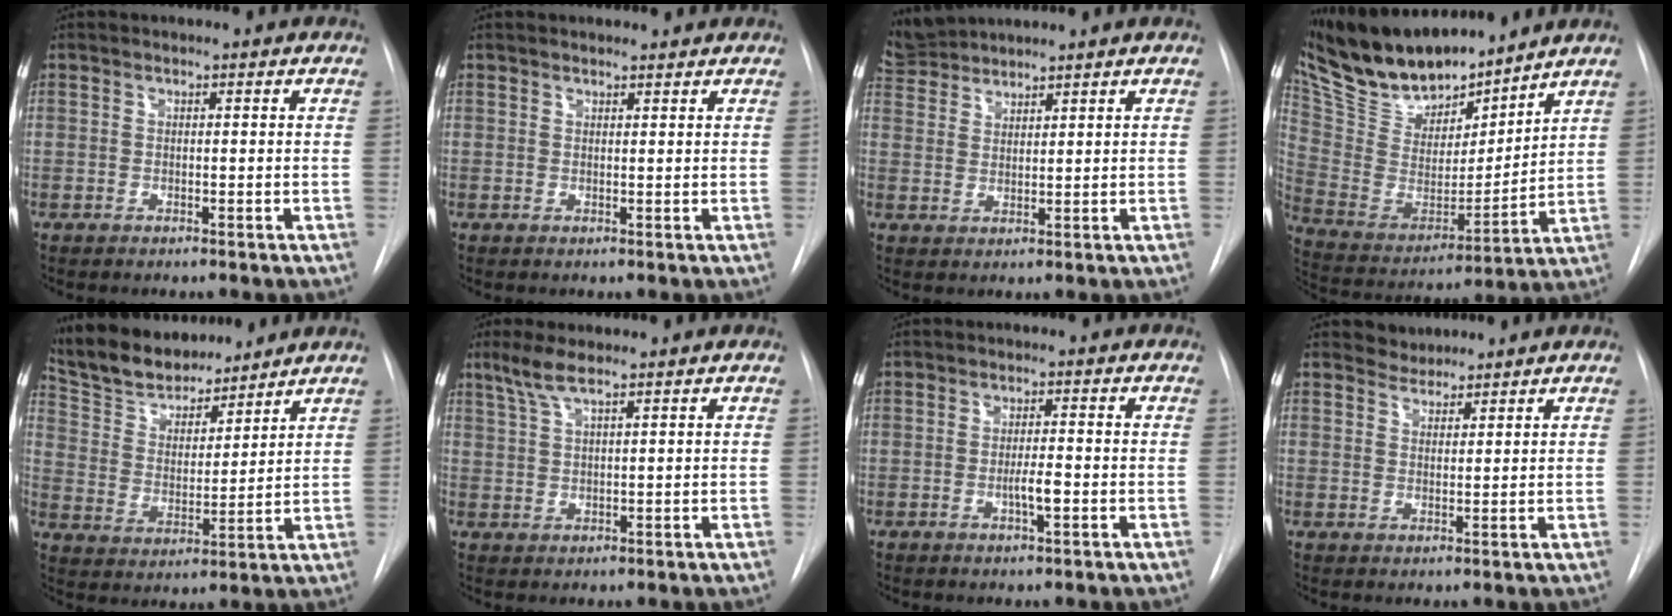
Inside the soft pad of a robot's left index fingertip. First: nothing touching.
{"total": 2.4, "force": [2.3, 0.4, 0.4], "torque": [-0.009, 0.009, 0.030]}
{"total": 4.9, "force": [4.9, -0.1, -0.3], "torque": [-0.008, 0.020, 0.104]}
{"total": 20.3, "force": [17.6, 5.8, 8.4], "torque": [-0.161, 0.003, 0.325]}
{"total": 14.0, "force": [12.8, 3.9, 4.2], "torque": [-0.073, 0.019, 0.234]}
{"total": 4.3, "force": [3.2, 0.3, 2.8], "torque": [-0.067, 0.010, 0.069]}
{"total": 2.7, "force": [-0.8, 0.3, 2.6], "torque": [-0.047, -0.001, -0.013]}
{"total": 2.7, "force": [2.5, 0.8, -0.4], "torque": [0.009, 0.008, 0.044]}